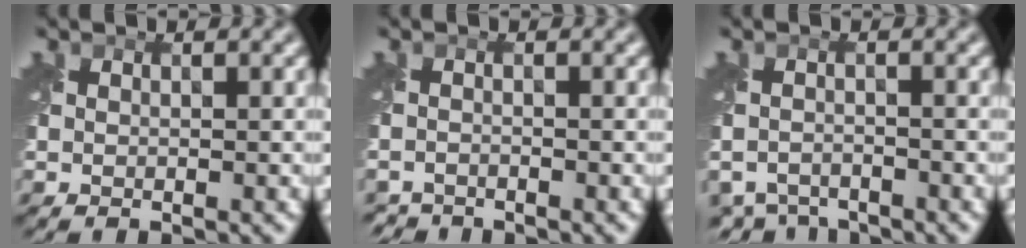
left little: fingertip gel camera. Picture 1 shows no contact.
{"total": 1.9, "force": [-1.9, 0.2, -0.3], "torque": [-0.001, -0.002, -0.037]}
{"total": 3.5, "force": [-3.4, 0.9, 0.1], "torque": [-0.003, -0.004, -0.057]}